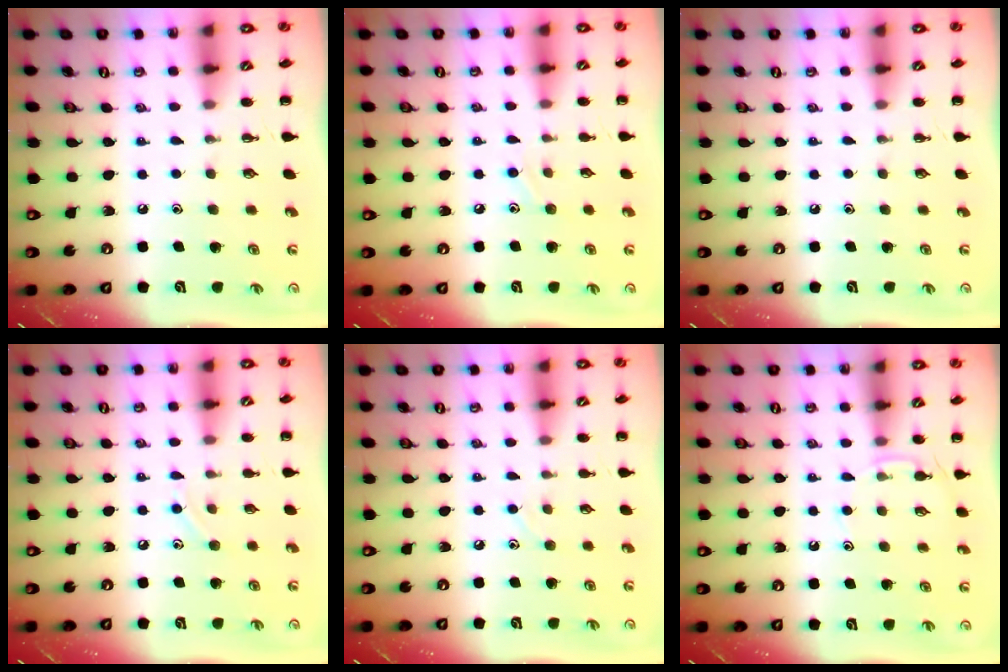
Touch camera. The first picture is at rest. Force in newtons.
{"total": 5.5, "press": 5.3, "slide": 1.7}
{"total": 0.0}
{"total": 6.5, "press": 6.2, "slide": 1.9}
{"total": 6.1, "press": 5.8, "slide": 2.1}
{"total": 5.4, "press": 5.2, "slide": 1.4}